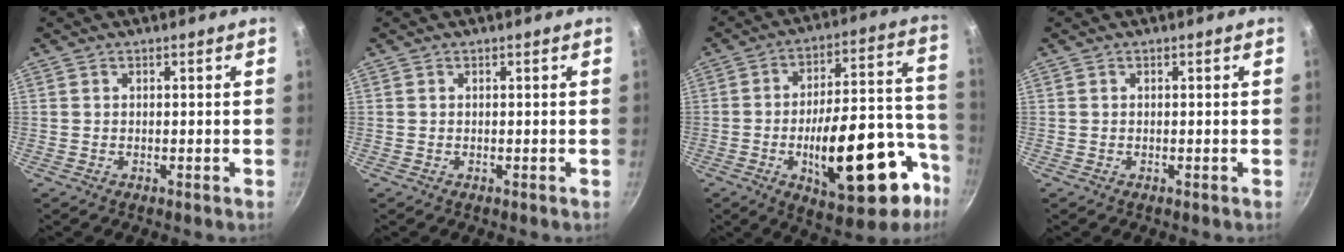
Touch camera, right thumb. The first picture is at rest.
{"total": 0.0}
{"total": 24.3, "force": [-9.3, 10.4, 19.9], "torque": [-0.255, 0.057, -0.120]}
{"total": 0.0}